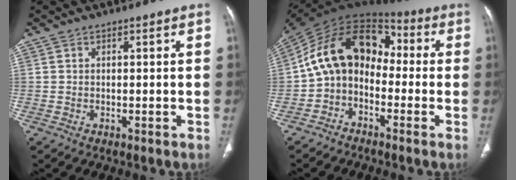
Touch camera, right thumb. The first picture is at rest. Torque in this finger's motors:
{"motor_torque": [2.00, 2.02, 0.84, -0.02, 0.22]}